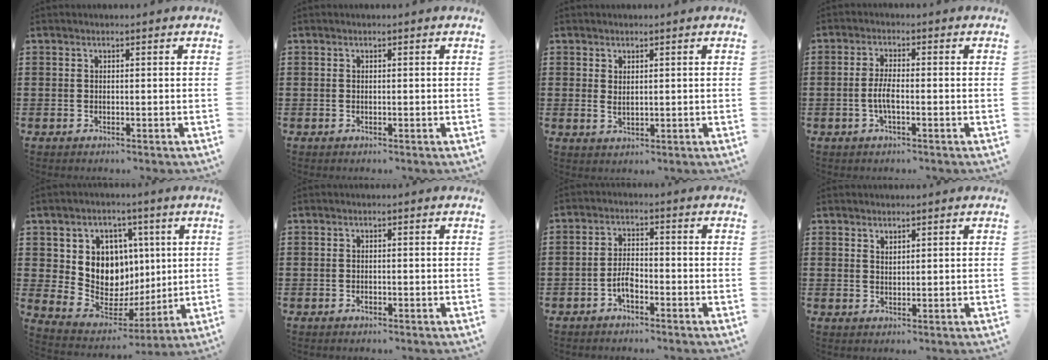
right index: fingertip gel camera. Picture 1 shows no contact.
{"total": 0.0}
{"total": 1.4, "force": [1.0, 0.7, 0.7], "torque": [-0.015, 0.004, 0.017]}
{"total": 3.5, "force": [-0.8, 0.9, 3.3], "torque": [-0.081, -0.005, -0.023]}
{"total": 9.6, "force": [2.7, 8.7, 3.0], "torque": [-0.076, -0.029, 0.058]}
{"total": 0.6, "force": [-0.3, 0.3, 0.3], "torque": [-0.008, -0.002, -0.006]}
{"total": 3.3, "force": [-1.7, 1.5, 2.4], "torque": [-0.059, 0.002, -0.038]}
{"total": 1.3, "force": [1.2, 0.4, 0.1], "torque": [-0.004, 0.001, 0.024]}